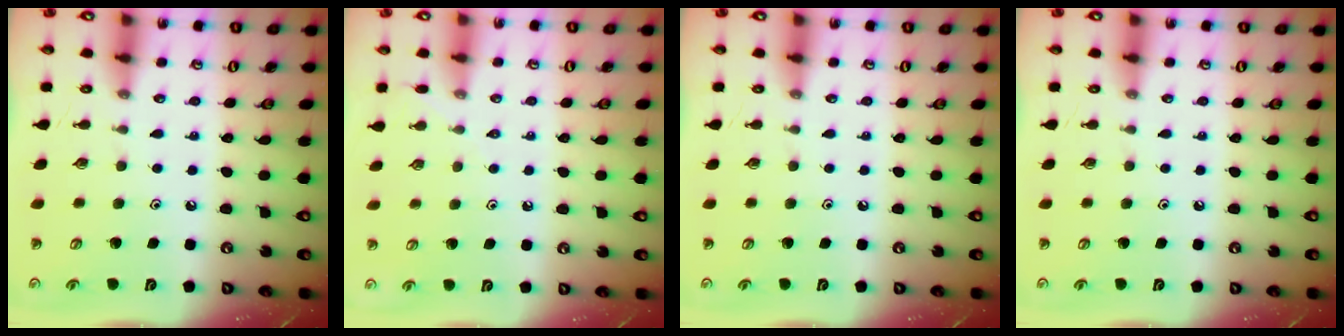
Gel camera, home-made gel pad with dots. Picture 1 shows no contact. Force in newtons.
{"total": 4.0, "press": 4.0, "slide": 0.7}
{"total": 0.0}
{"total": 0.0}